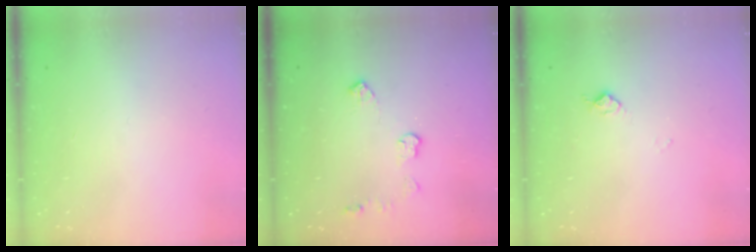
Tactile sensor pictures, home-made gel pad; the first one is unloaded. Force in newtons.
{"total": 6.4, "press": 6.4, "slide": 0.2}
{"total": 5.0, "press": 4.9, "slide": 0.7}